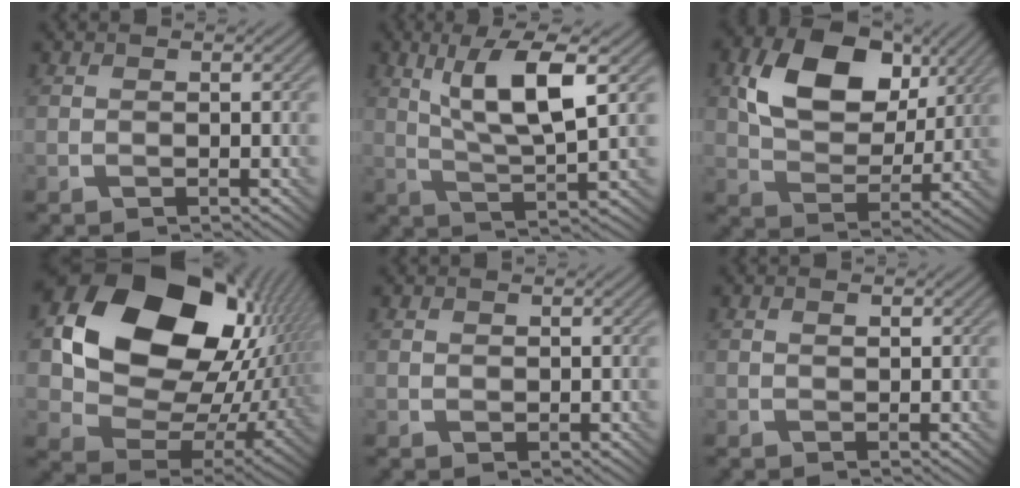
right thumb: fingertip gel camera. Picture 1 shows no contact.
{"total": 9.7, "force": [3.6, 2.5, 8.6], "torque": [-0.158, 0.008, 0.066]}
{"total": 12.4, "force": [4.5, 8.3, 8.0], "torque": [-0.154, 0.007, 0.079]}
{"total": 19.4, "force": [5.4, 14.6, 11.7], "torque": [-0.235, -0.011, 0.116]}
{"total": 0.7, "force": [0.4, 0.6, 0.1], "torque": [-0.005, -0.004, 0.010]}
{"total": 0.9, "force": [0.4, 0.5, 0.6], "torque": [-0.008, 0.000, 0.007]}